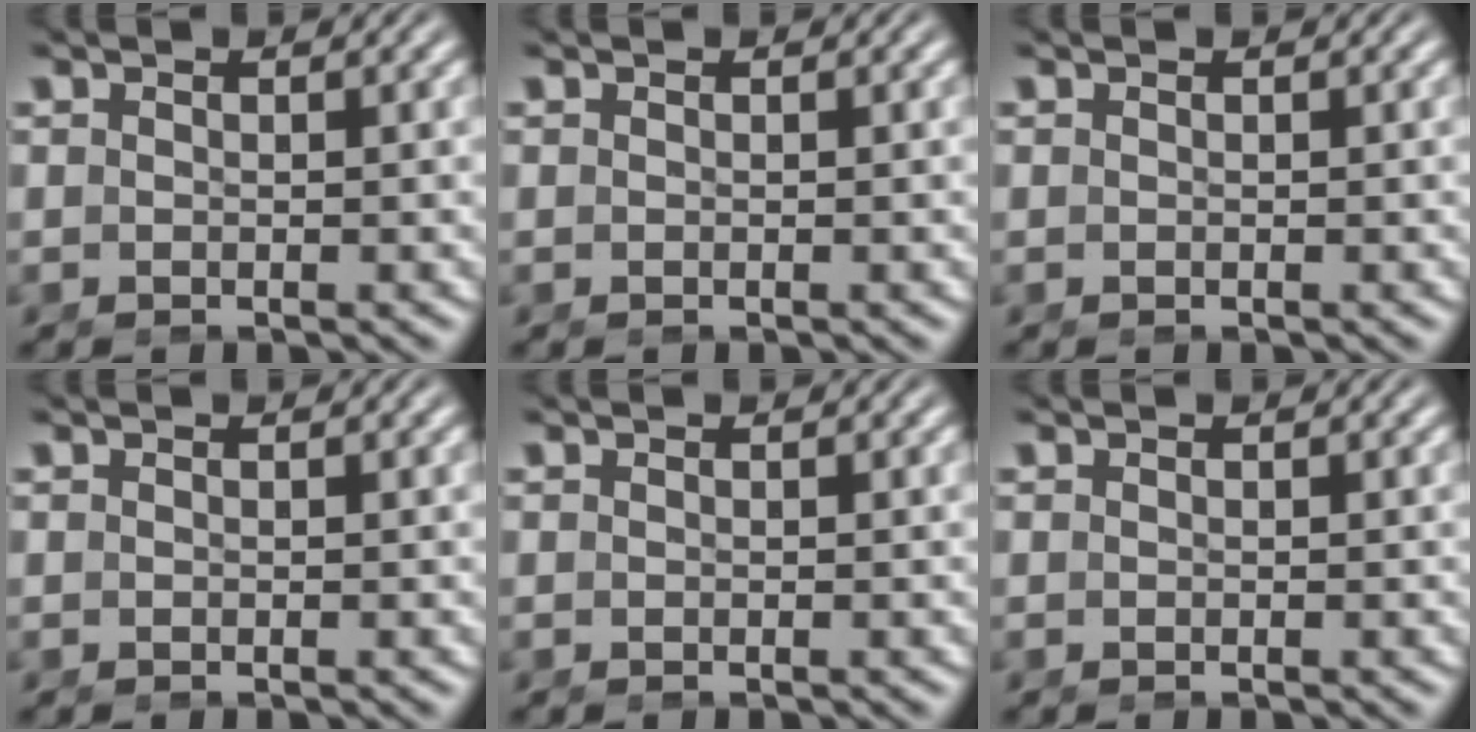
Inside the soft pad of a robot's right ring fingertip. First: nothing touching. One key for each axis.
{"total": 0.0}
{"total": 0.0}
{"total": 0.0}
{"total": 0.0}
{"total": 0.0}